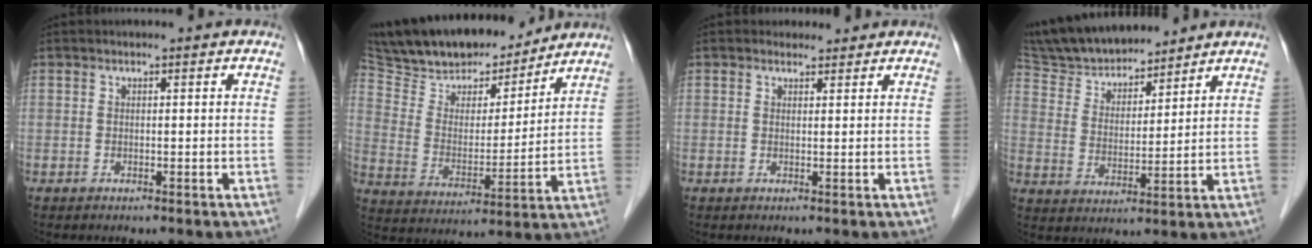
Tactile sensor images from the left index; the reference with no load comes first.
{"total": 18.8, "force": [16.2, 5.8, 7.6], "torque": [-0.137, 0.009, 0.278]}
{"total": 1.8, "force": [1.5, 1.0, 0.0], "torque": [-0.001, 0.006, 0.019]}
{"total": 14.3, "force": [13.1, 3.7, 4.2], "torque": [-0.079, 0.026, 0.245]}